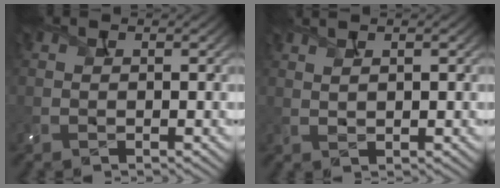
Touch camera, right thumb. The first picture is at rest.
{"total": 2.2, "force": [1.5, 0.4, 1.5], "torque": [-0.027, -0.003, 0.025]}